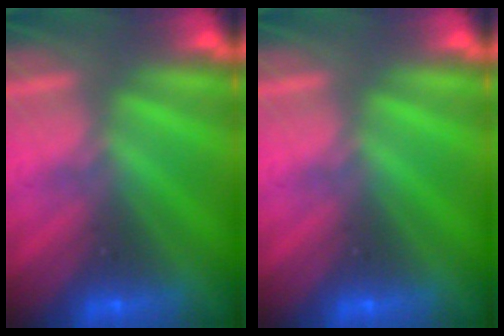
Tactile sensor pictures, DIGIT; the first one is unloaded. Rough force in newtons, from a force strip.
{"total": 0.0}